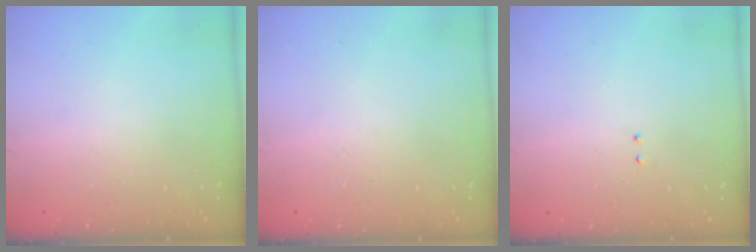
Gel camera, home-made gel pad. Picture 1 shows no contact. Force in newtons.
{"total": 0.0}
{"total": 2.1, "press": 2.0, "slide": 0.6}